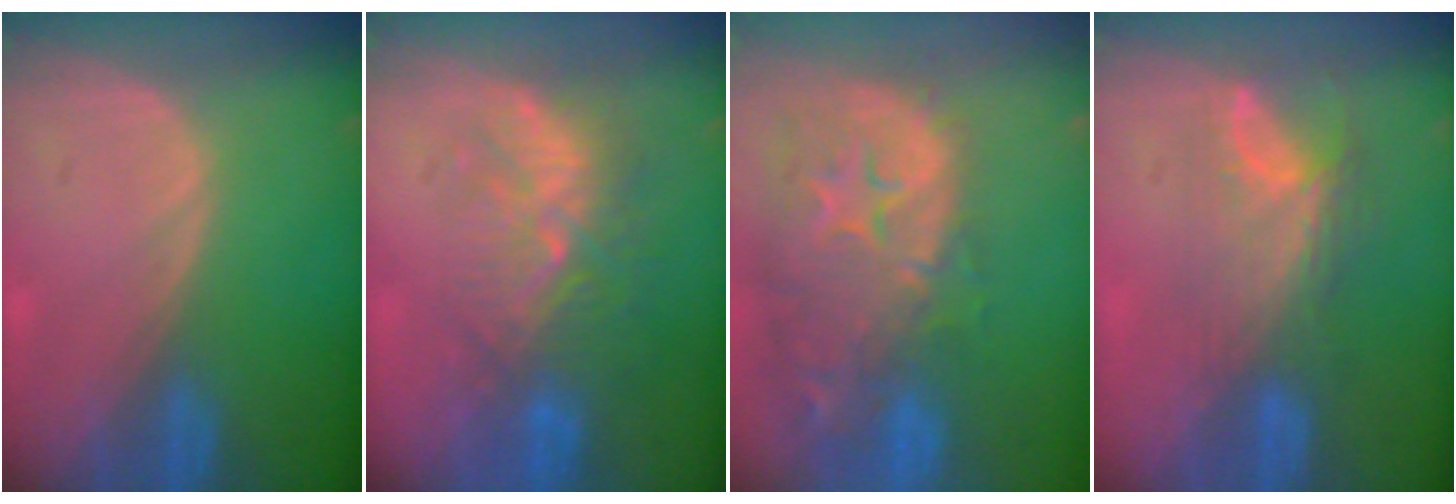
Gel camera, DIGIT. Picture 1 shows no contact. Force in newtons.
{"total": 9.0, "press": 8.4, "slide": 3.3}
{"total": 14.6, "press": 11.8, "slide": 8.6}
{"total": 8.0, "press": 6.6, "slide": 4.4}